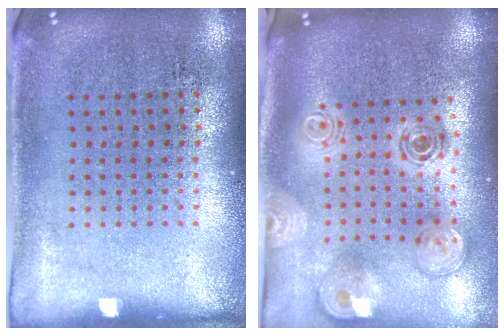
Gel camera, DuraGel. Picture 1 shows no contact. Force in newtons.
{"total": 1.9, "press": 1.6, "slide": 1.0}